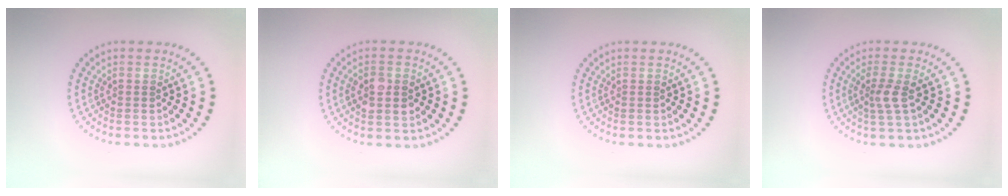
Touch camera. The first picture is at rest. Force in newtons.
{"total": 2.2, "press": 2.2, "slide": 0.2}
{"total": 0.0}
{"total": 1.9, "press": 1.4, "slide": 1.3}